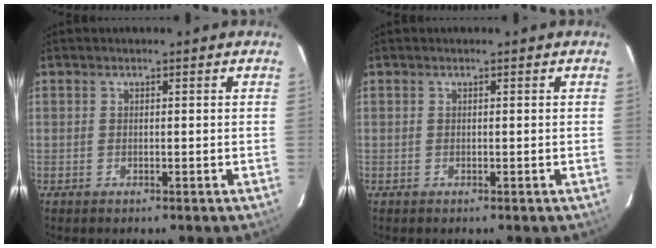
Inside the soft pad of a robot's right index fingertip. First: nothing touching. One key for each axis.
{"total": 0.0}